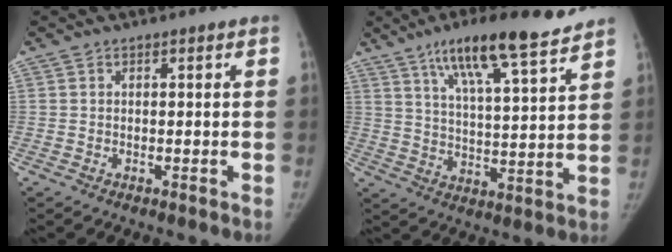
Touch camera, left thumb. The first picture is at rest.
{"total": 16.2, "force": [11.4, 2.8, 11.1], "torque": [-0.164, -0.048, 0.188]}